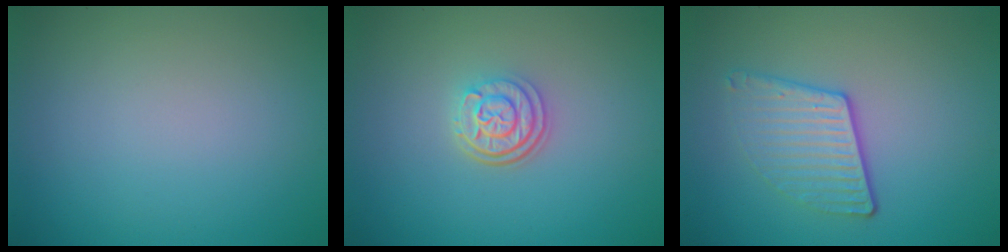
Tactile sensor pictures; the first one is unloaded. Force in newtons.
{"total": 3.0, "press": 2.4, "slide": 1.8}
{"total": 3.3, "press": 2.8, "slide": 1.9}